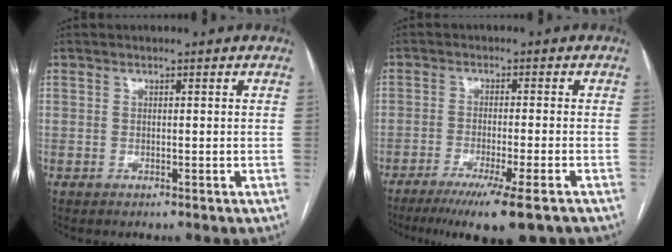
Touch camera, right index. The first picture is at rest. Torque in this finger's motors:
{"motor_torque": [1.17, -0.70, 0.28, 0.11]}